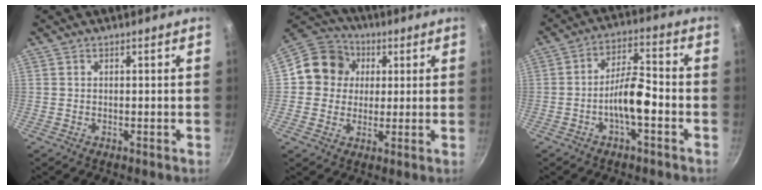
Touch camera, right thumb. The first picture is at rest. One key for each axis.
{"total": 11.0, "fx": 1.5, "fy": 10.2, "fz": 3.8, "tx": -0.045, "ty": 0.014, "tz": 0.017}
{"total": 8.8, "fx": -2.6, "fy": 3.2, "fz": 7.8, "tx": -0.134, "ty": 0.034, "tz": -0.049}